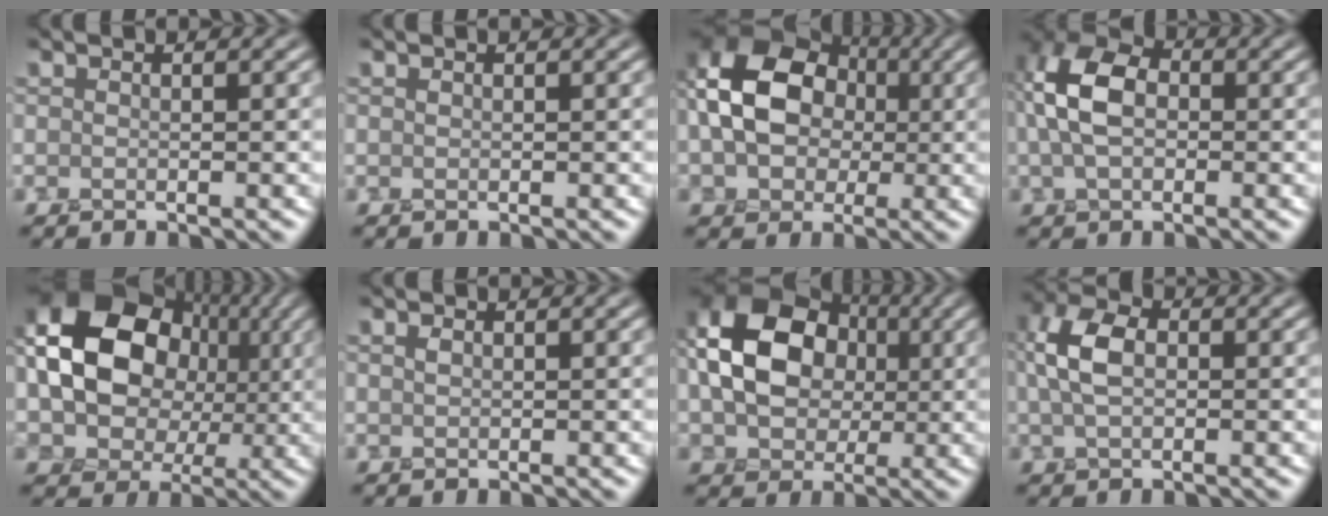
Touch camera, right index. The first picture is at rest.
{"total": 0.0}
{"total": 12.6, "force": [1.7, 10.0, 7.6], "torque": [-0.144, 0.038, 0.010]}
{"total": 6.2, "force": [0.8, 4.0, 4.6], "torque": [-0.100, 0.021, 0.003]}
{"total": 16.9, "force": [3.0, 13.3, 9.9], "torque": [-0.199, 0.044, 0.051]}
{"total": 0.6, "force": [0.5, 0.3, 0.1], "torque": [-0.003, 0.006, 0.009]}
{"total": 11.5, "force": [1.6, 8.7, 7.3], "torque": [-0.139, 0.028, 0.015]}
{"total": 4.1, "force": [0.8, 2.6, 3.1], "torque": [-0.066, 0.015, 0.009]}